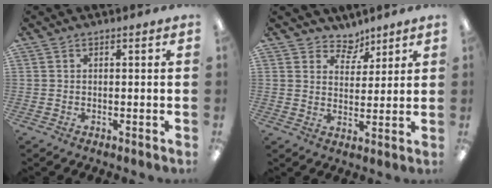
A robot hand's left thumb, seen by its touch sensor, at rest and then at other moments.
{"total": 5.9, "force": [4.9, 3.3, 0.6], "torque": [-0.009, -0.033, 0.087]}